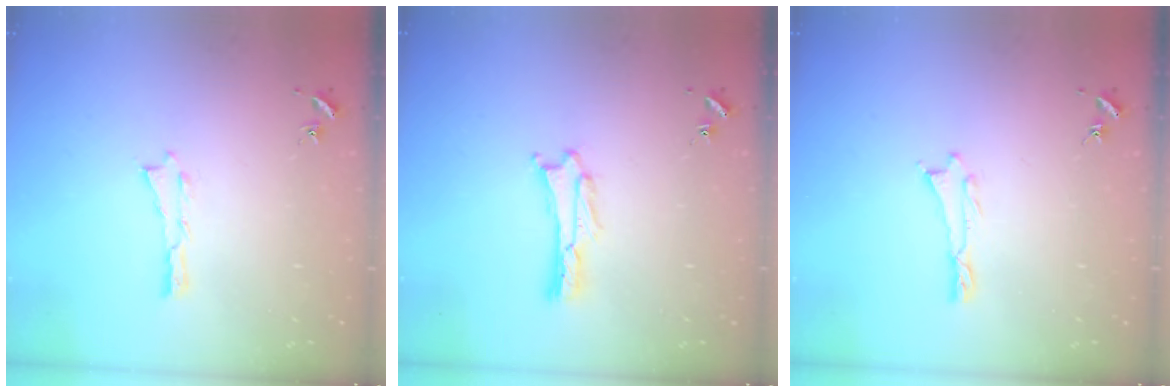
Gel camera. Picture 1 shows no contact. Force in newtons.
{"total": 0.0}
{"total": 0.0}